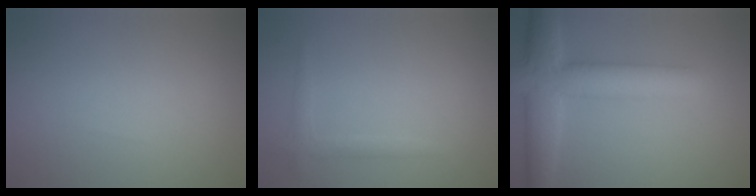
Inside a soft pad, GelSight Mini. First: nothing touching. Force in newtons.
{"total": 1.4, "press": 1.4, "slide": 0.1}
{"total": 7.1, "press": 7.1, "slide": 0.4}